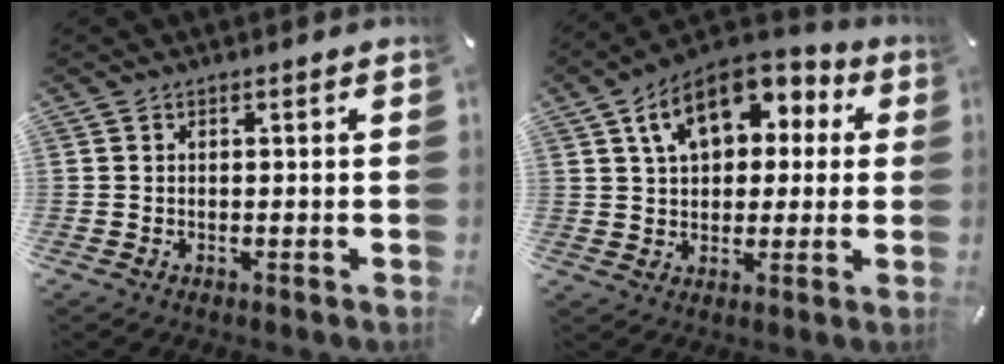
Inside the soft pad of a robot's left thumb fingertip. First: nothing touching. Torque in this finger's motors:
{"motor_torque": [2.37, 2.58, 1.51, -1.26, 0.17]}